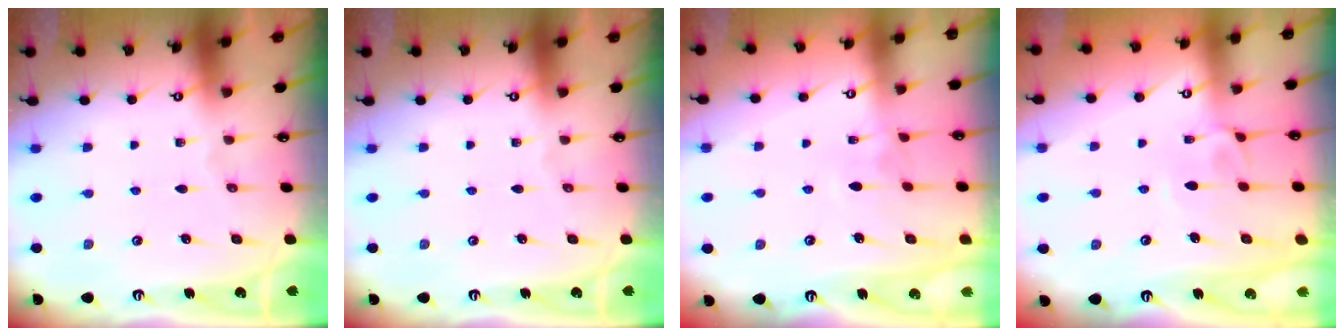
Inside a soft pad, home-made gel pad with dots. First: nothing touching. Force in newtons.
{"total": 0.0}
{"total": 3.0, "press": 3.0, "slide": 0.4}
{"total": 1.8, "press": 1.6, "slide": 0.8}